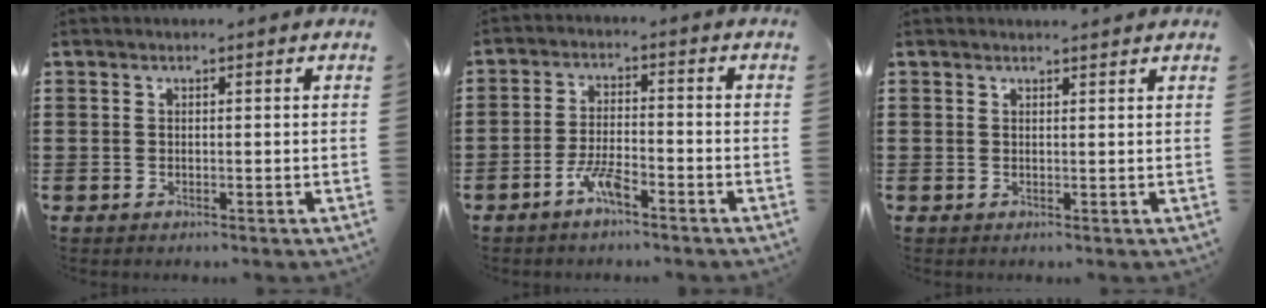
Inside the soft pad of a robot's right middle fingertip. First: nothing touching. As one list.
[{"total": 4.8, "force": [-3.3, 0.9, 3.3], "torque": [-0.081, -0.001, -0.068]}, {"total": 1.1, "force": [1.0, -0.1, 0.2], "torque": [0.003, -0.003, 0.018]}]